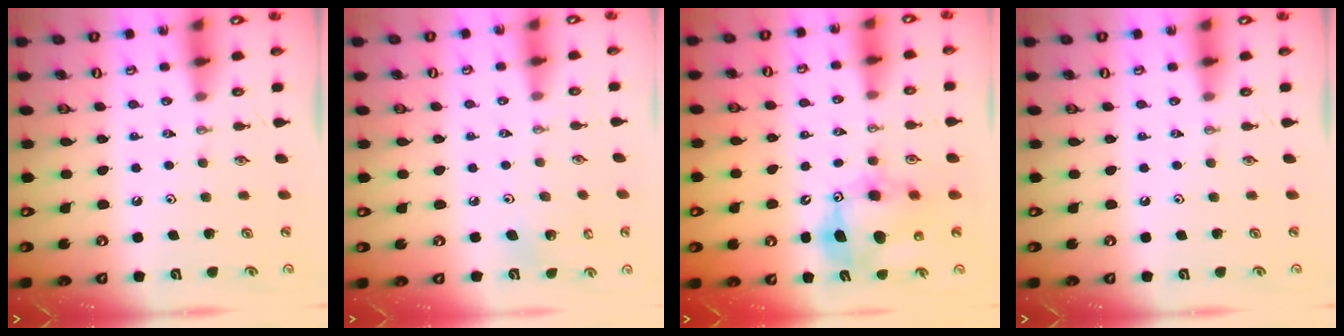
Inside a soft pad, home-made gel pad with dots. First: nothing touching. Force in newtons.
{"total": 5.0, "press": 4.5, "slide": 2.3}
{"total": 12.3, "press": 12.0, "slide": 2.7}
{"total": 0.0}